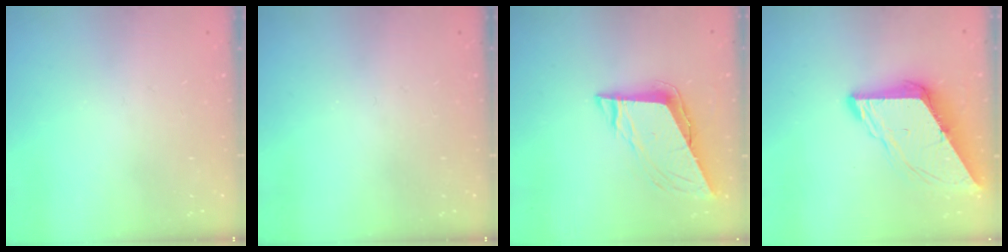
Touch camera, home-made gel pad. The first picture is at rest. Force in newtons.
{"total": 0.0}
{"total": 8.4, "press": 8.4, "slide": 0.8}
{"total": 10.2, "press": 10.1, "slide": 1.2}